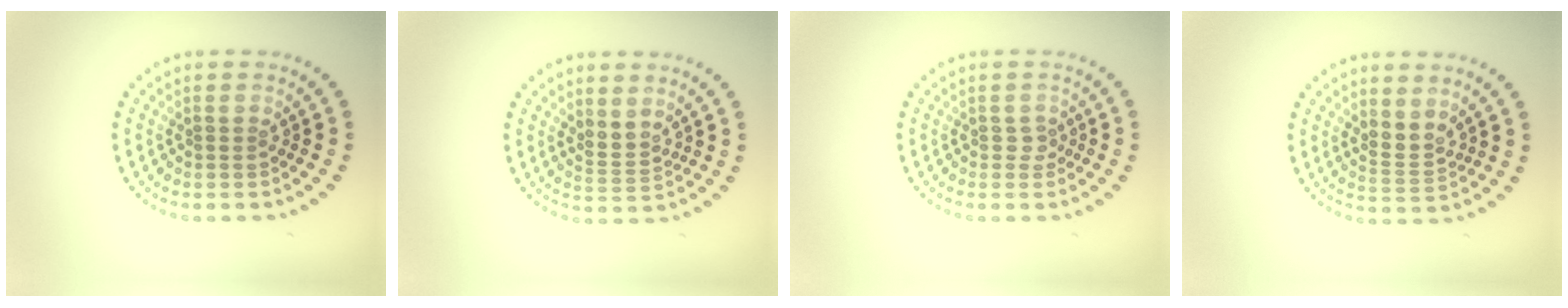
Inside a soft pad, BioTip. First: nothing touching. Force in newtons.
{"total": 1.9, "press": 1.3, "slide": 1.4}
{"total": 0.9, "press": 0.6, "slide": 0.7}
{"total": 2.0, "press": 1.5, "slide": 1.3}